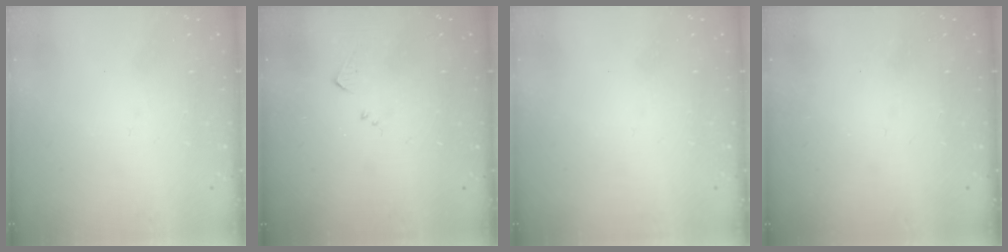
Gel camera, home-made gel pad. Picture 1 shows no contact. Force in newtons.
{"total": 5.7, "press": 5.6, "slide": 0.4}
{"total": 0.0}
{"total": 1.0, "press": 1.0, "slide": 0.1}